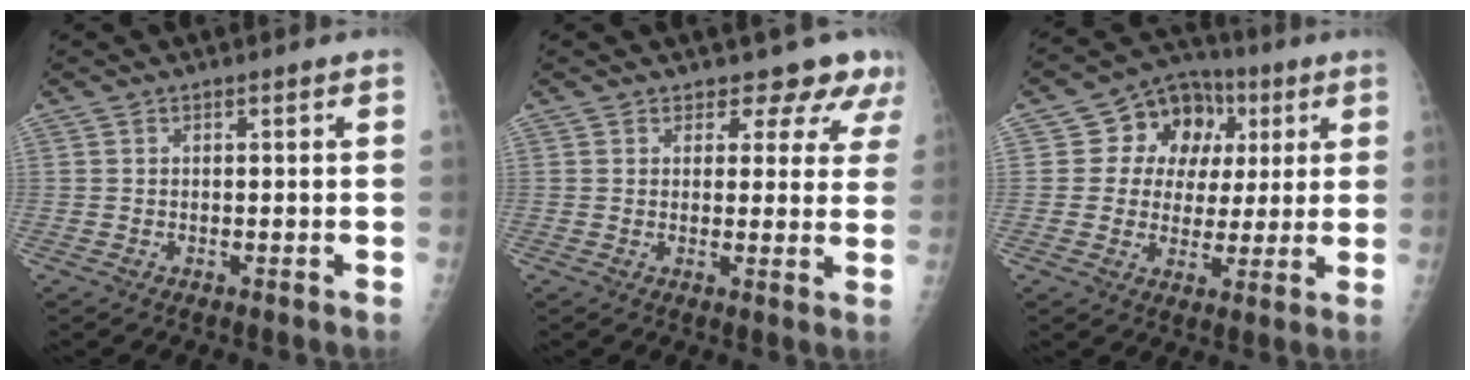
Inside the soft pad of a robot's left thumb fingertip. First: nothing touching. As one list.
[{"total": 7.7, "force": [6.5, 3.8, 1.0], "torque": [0.036, -0.030, 0.052]}, {"total": 12.6, "force": [3.3, 10.6, 6.0], "torque": [-0.032, 0.009, 0.049]}]